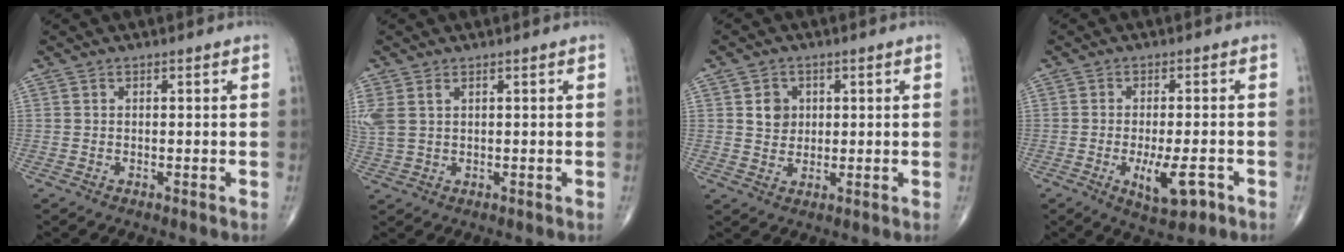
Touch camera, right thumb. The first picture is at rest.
{"total": 5.0, "force": [1.7, 2.9, 3.7], "torque": [-0.110, 0.012, 0.045]}
{"total": 4.2, "force": [1.1, 3.6, 1.8], "torque": [-0.010, -0.003, 0.019]}
{"total": 7.2, "force": [-2.7, 2.4, 6.2], "torque": [-0.094, -0.003, -0.036]}